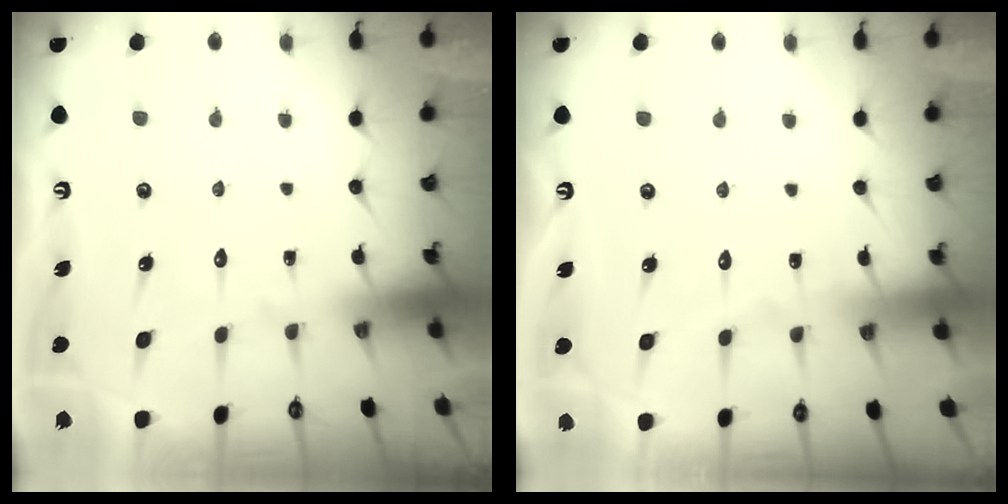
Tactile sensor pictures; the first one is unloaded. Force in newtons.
{"total": 3.6, "press": 3.6, "slide": 0.3}